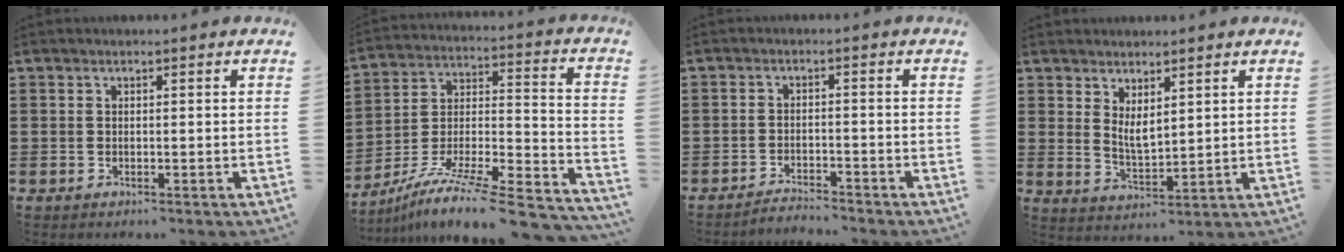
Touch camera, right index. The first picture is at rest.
{"total": 9.8, "force": [-7.9, 0.5, 5.7], "torque": [-0.097, -0.004, -0.157]}
{"total": 2.7, "force": [-2.7, -0.1, -0.2], "torque": [-0.005, 0.000, -0.057]}
{"total": 3.5, "force": [1.9, 1.5, 2.5], "torque": [-0.053, 0.000, 0.036]}